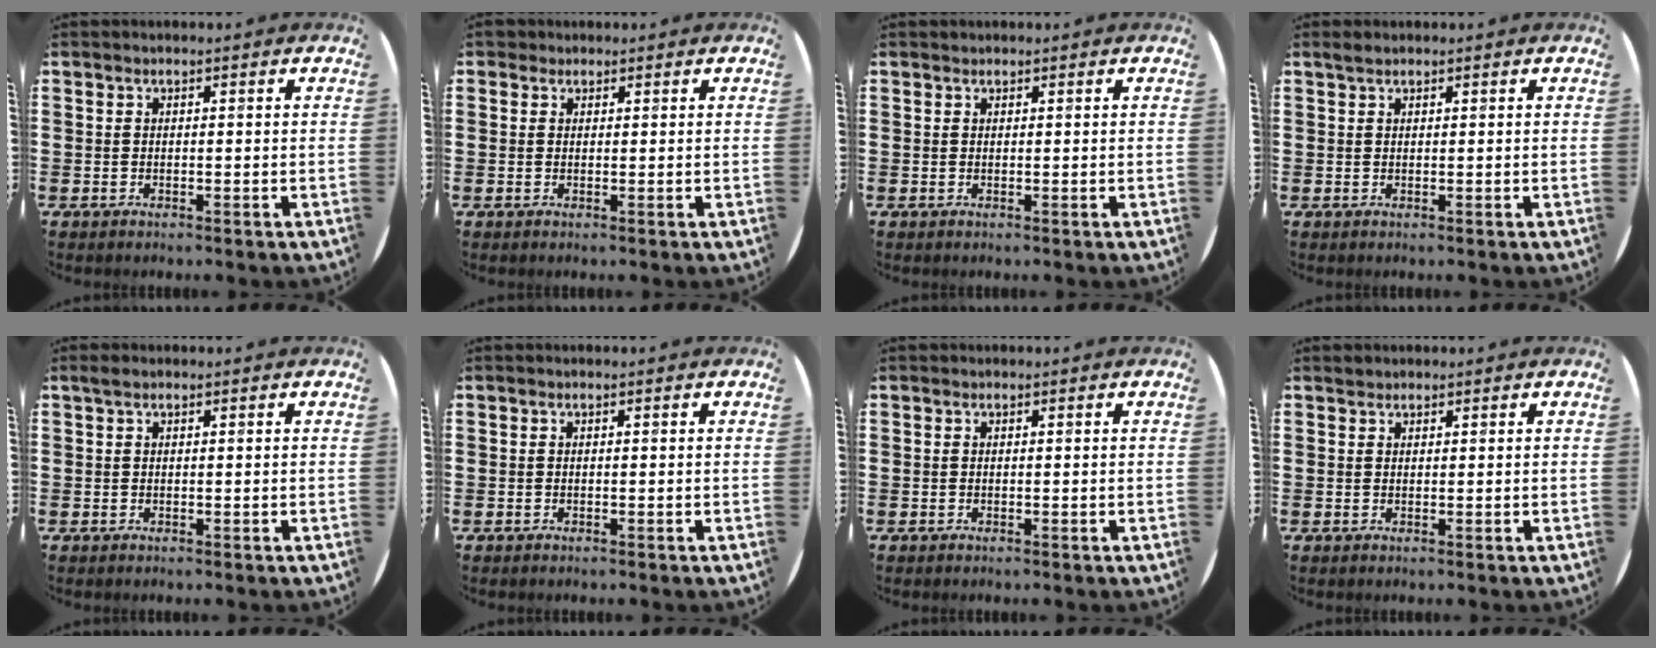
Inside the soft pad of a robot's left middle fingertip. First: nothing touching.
{"total": 1.2, "force": [1.0, 0.7, 0.1], "torque": [0.004, 0.003, 0.016]}
{"total": 0.0}
{"total": 0.7, "force": [0.7, 0.2, 0.1], "torque": [-0.003, 0.001, 0.013]}
{"total": 0.8, "force": [0.6, 0.3, 0.4], "torque": [-0.007, 0.004, 0.009]}
{"total": 0.0}
{"total": 0.0}
{"total": 0.8, "force": [0.8, 0.2, -0.2], "torque": [0.003, 0.003, 0.015]}